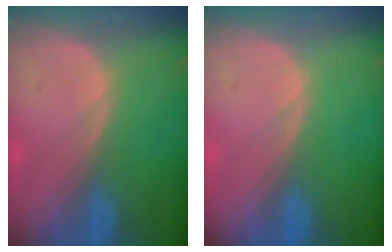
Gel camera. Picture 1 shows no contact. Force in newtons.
{"total": 0.0}